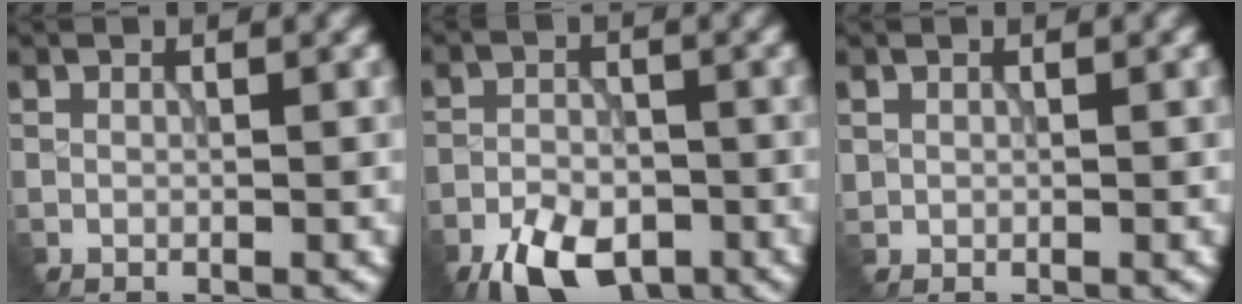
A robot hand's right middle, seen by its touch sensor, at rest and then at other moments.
{"total": 7.0, "force": [-4.9, 3.4, 3.6], "torque": [-0.065, -0.016, -0.085]}
{"total": 0.6, "force": [0.3, 0.4, -0.1], "torque": [0.000, 0.001, 0.008]}